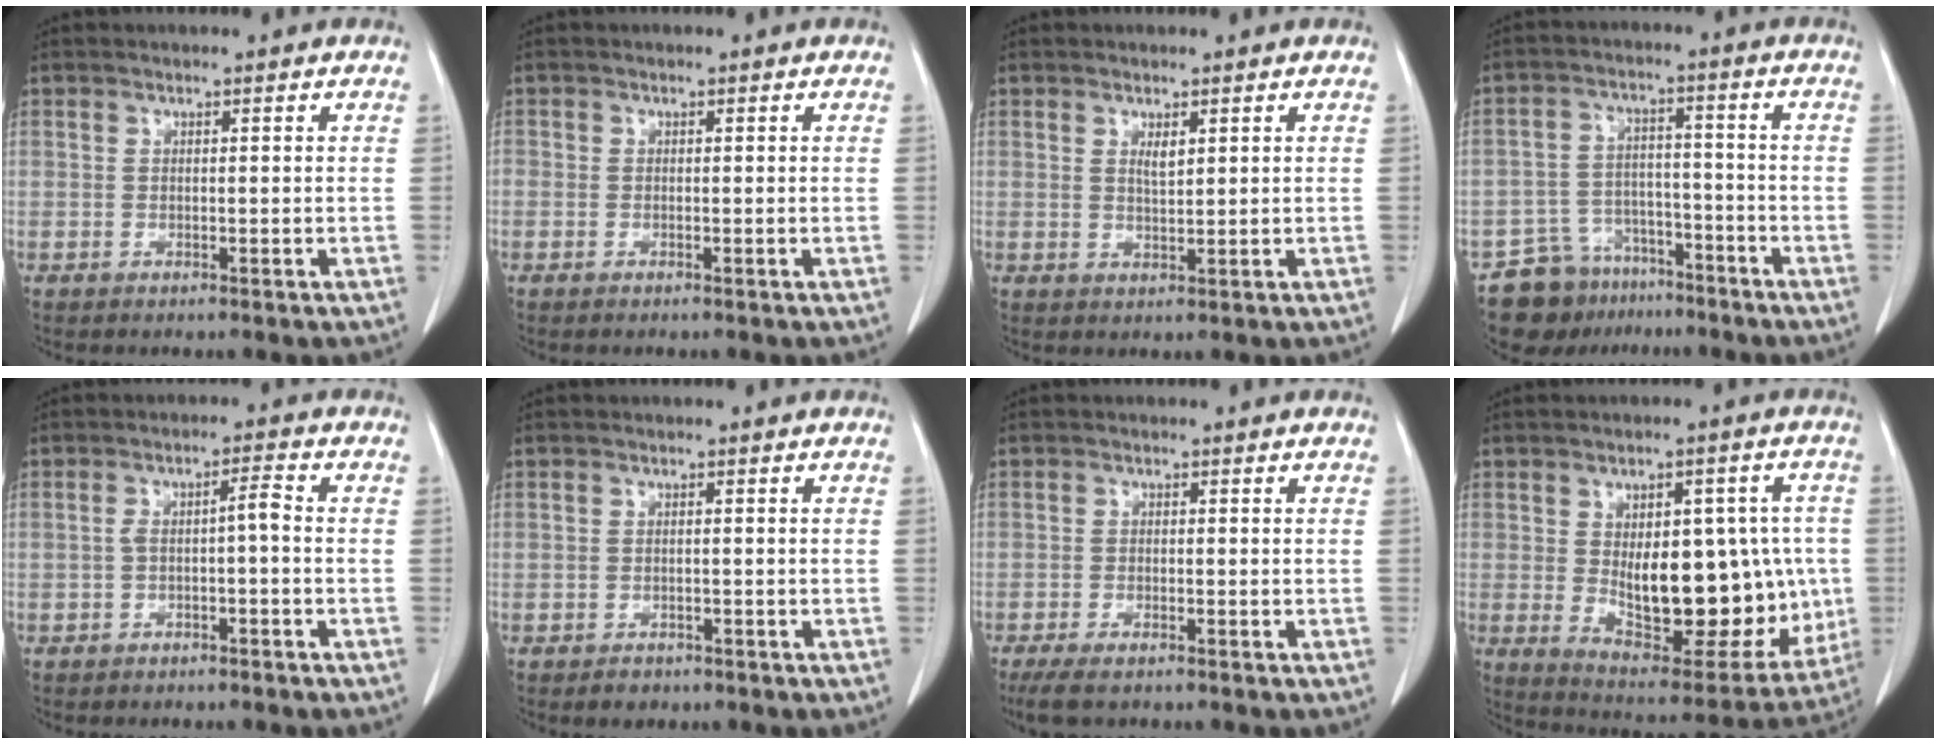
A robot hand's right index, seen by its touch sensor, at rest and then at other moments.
{"total": 0.5, "force": [-0.3, 0.4, 0.2], "torque": [-0.007, 0.002, -0.004]}
{"total": 1.7, "force": [0.8, 0.4, 1.4], "torque": [-0.028, -0.003, 0.018]}
{"total": 9.0, "force": [-6.8, 5.7, 1.3], "torque": [-0.027, 0.024, -0.107]}
{"total": 3.1, "force": [-0.8, 0.3, 3.0], "torque": [-0.050, 0.017, -0.009]}
{"total": 1.8, "force": [-1.2, 1.2, 0.4], "torque": [-0.008, 0.002, -0.015]}
{"total": 4.9, "force": [-3.8, 1.2, 2.8], "torque": [-0.055, -0.014, -0.058]}
{"total": 20.0, "force": [-0.5, 9.4, 17.6], "torque": [-0.256, 0.004, 0.024]}